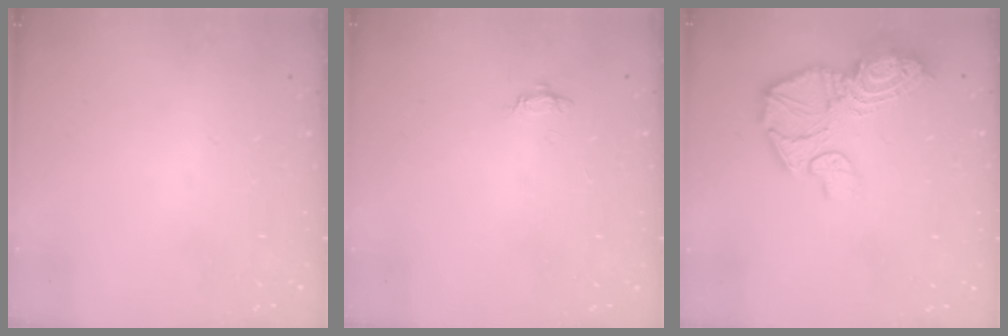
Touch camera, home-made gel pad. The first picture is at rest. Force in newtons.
{"total": 3.4, "press": 3.3, "slide": 0.5}
{"total": 16.1, "press": 16.0, "slide": 1.4}